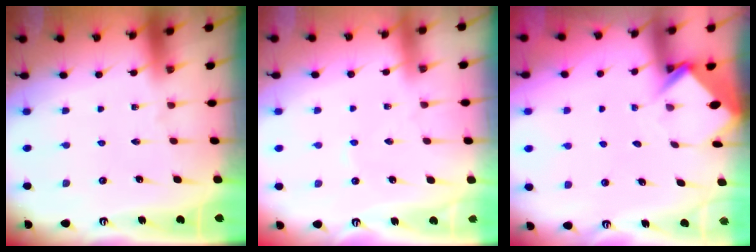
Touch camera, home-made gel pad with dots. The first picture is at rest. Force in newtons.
{"total": 1.6, "press": 1.6, "slide": 0.3}
{"total": 3.7, "press": 3.7, "slide": 0.3}